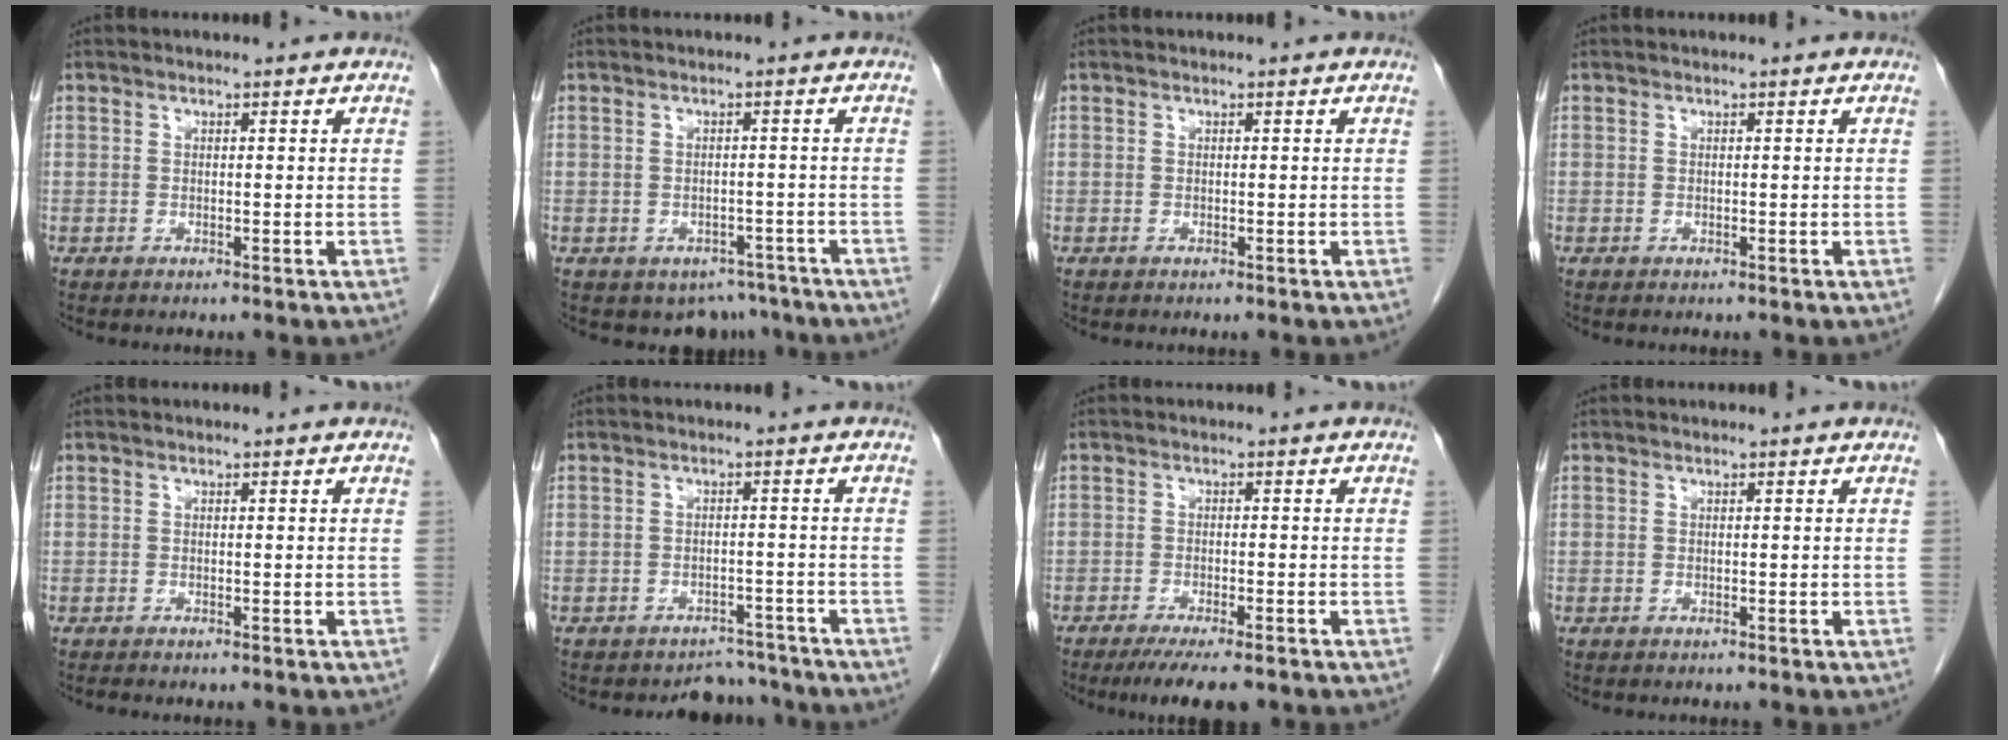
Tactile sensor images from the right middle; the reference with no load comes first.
{"total": 5.2, "force": [-4.1, 3.1, 0.8], "torque": [0.011, 0.008, -0.051]}
{"total": 0.0}
{"total": 0.0}
{"total": 0.8, "force": [-0.7, 0.1, 0.3], "torque": [-0.010, -0.002, -0.010]}
{"total": 4.0, "force": [-3.6, 1.6, -0.6], "torque": [0.012, 0.015, -0.050]}
{"total": 7.3, "force": [-5.6, 1.2, 4.5], "torque": [-0.062, -0.013, -0.083]}
{"total": 0.0}